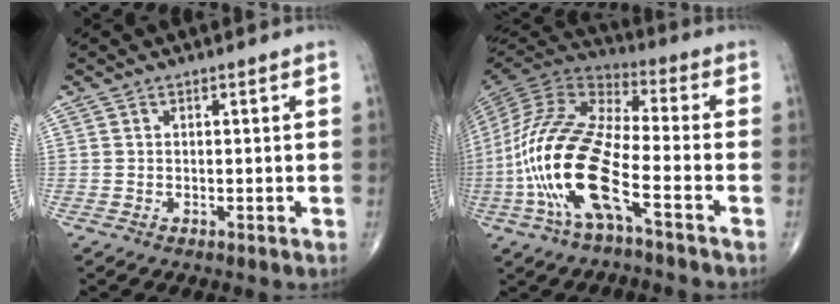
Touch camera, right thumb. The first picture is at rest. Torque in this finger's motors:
{"motor_torque": [2.25, 2.44, 2.26, -0.51, 0.74]}